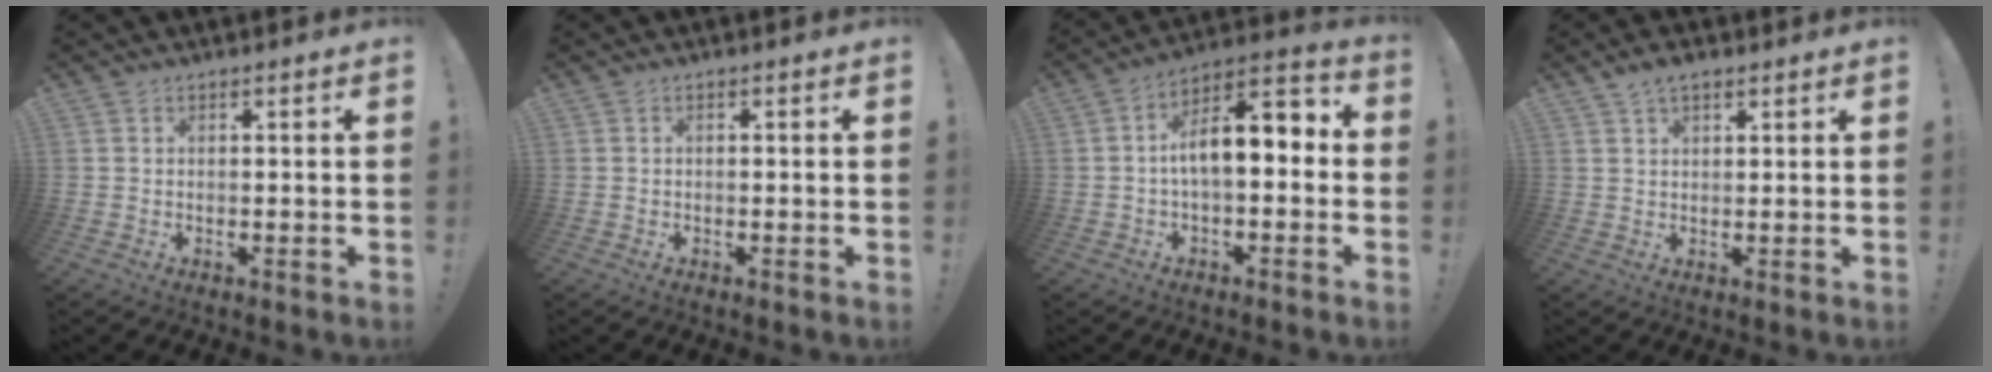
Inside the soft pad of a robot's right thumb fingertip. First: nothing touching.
{"total": 0.0}
{"total": 10.6, "force": [0.5, 4.8, 9.5], "torque": [-0.155, 0.001, 0.011]}
{"total": 3.9, "force": [2.7, 1.9, 2.1], "torque": [-0.029, -0.010, 0.048]}